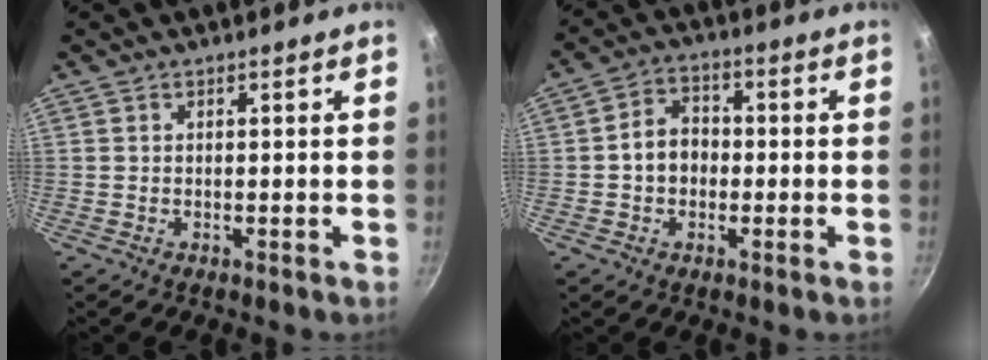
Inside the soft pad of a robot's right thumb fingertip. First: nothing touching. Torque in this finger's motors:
{"motor_torque": [0.09, 0.09, 0.02, 0.11, 0.05]}